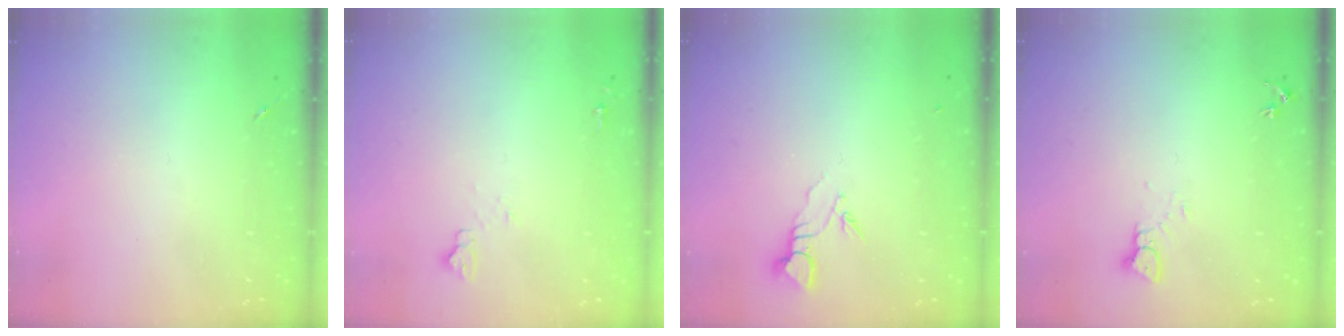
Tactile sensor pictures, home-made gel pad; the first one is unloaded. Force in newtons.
{"total": 5.4, "press": 5.4, "slide": 0.7}
{"total": 3.7, "press": 3.6, "slide": 0.4}
{"total": 2.6, "press": 2.6, "slide": 0.1}